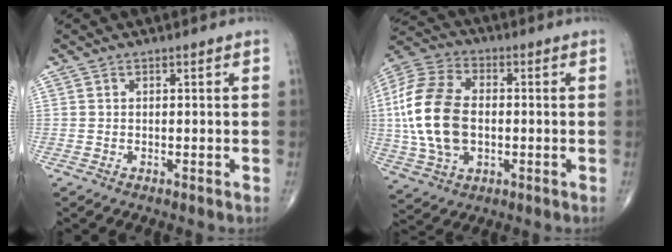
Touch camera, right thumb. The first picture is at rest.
{"total": 18.3, "force": [-0.4, 11.6, 14.2], "torque": [-0.296, 0.011, -0.007]}